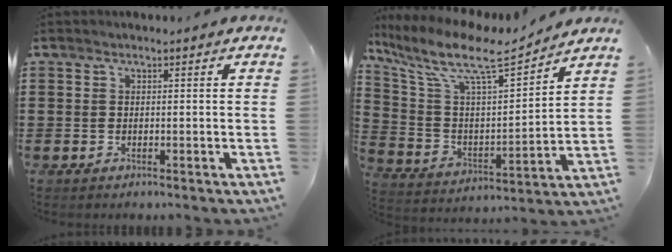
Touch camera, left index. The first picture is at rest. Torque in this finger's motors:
{"motor_torque": [1.72, -0.41, 0.27, 0.21]}